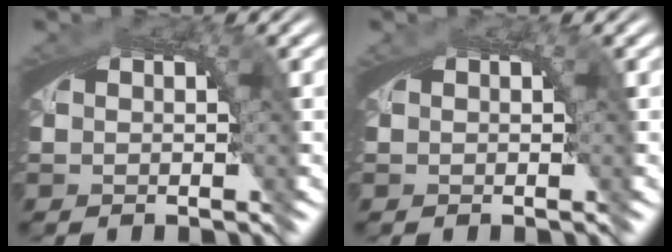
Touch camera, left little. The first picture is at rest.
{"total": 0.5, "force": [-0.2, -0.2, -0.4], "torque": [0.007, -0.001, -0.003]}